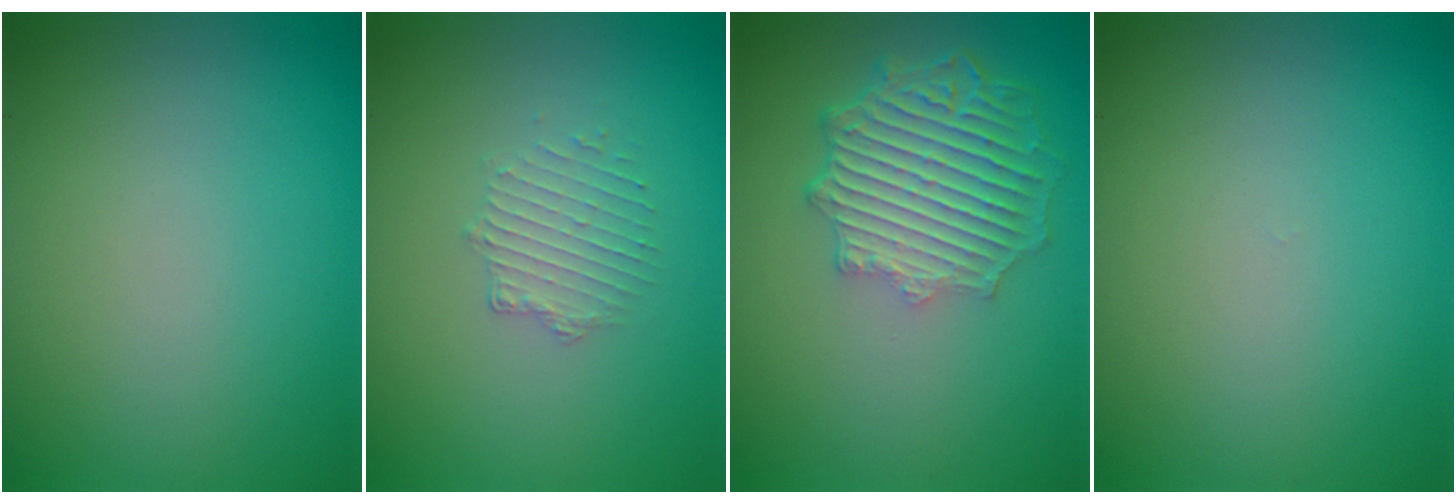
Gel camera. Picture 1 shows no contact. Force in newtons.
{"total": 1.6, "press": 0.9, "slide": 1.3}
{"total": 6.2, "press": 4.8, "slide": 3.9}
{"total": 0.0}